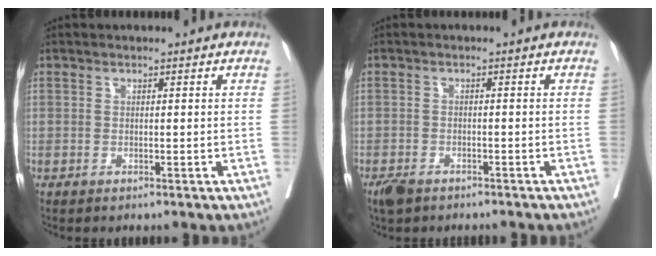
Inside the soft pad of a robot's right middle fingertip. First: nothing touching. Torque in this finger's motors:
{"motor_torque": [-0.25, -0.37, 0.04, 0.00]}